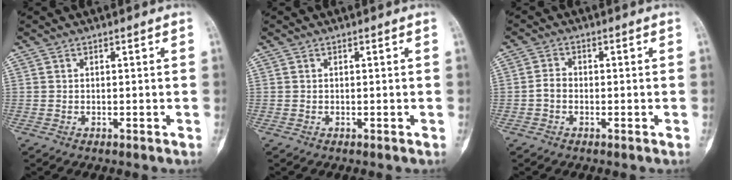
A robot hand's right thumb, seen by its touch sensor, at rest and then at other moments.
{"total": 0.0}
{"total": 2.2, "force": [-0.8, 1.6, 1.3], "torque": [-0.018, 0.008, -0.021]}